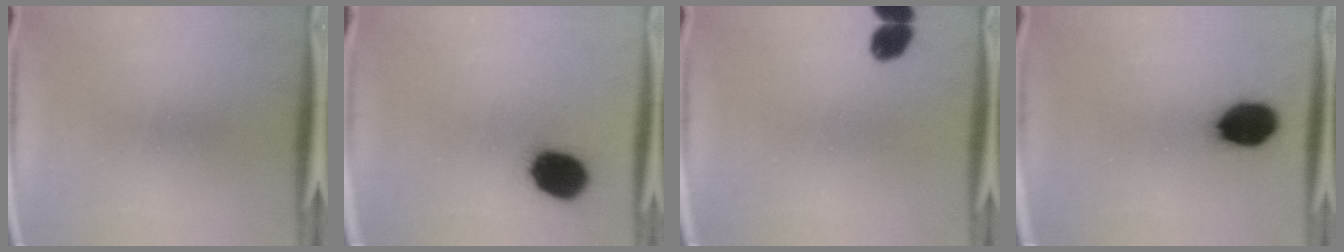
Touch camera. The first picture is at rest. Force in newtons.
{"total": 13.4}
{"total": 4.3}
{"total": 12.0}